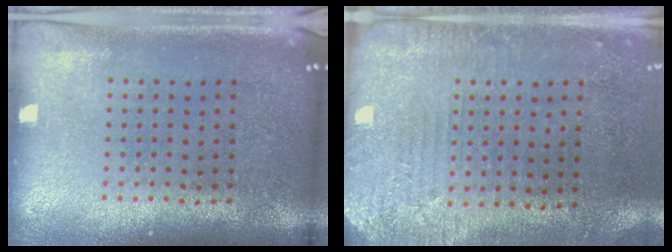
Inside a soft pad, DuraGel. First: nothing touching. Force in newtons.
{"total": 2.8, "press": 2.3, "slide": 1.5}